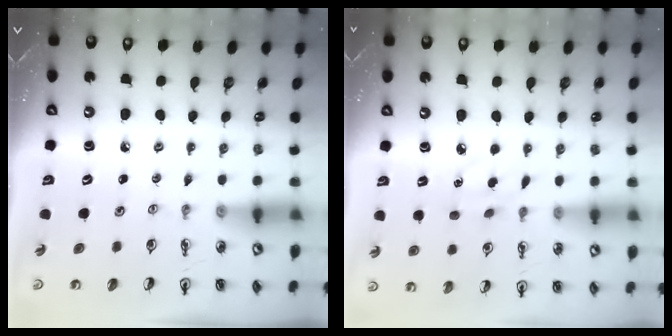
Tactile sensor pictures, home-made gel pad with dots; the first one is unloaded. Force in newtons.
{"total": 3.9, "press": 3.9, "slide": 0.5}